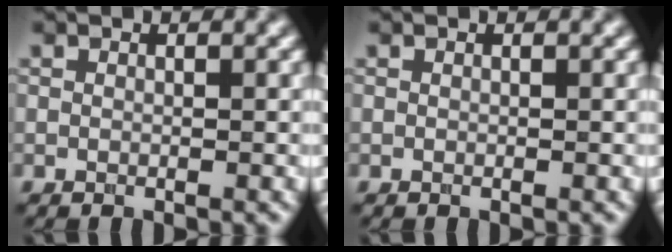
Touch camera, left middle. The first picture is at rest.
{"total": 0.0}